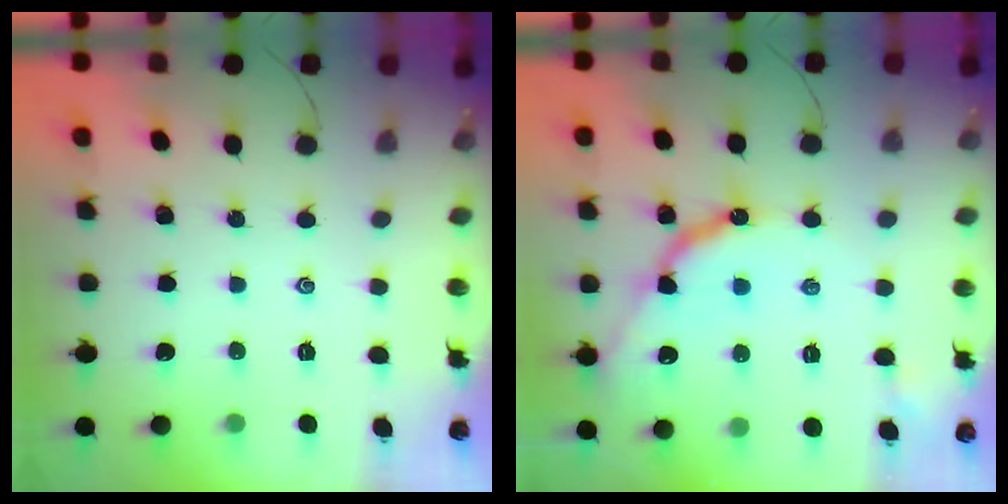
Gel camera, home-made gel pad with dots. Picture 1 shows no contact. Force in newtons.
{"total": 11.2, "press": 11.2, "slide": 1.0}